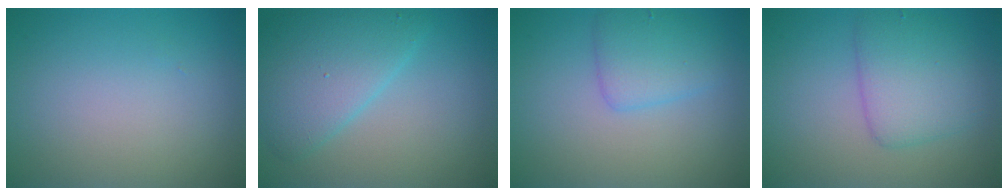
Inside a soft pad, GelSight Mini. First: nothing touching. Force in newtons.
{"total": 5.3, "press": 5.3, "slide": 0.2}
{"total": 2.9, "press": 2.9, "slide": 0.0}
{"total": 4.1, "press": 4.1, "slide": 0.1}